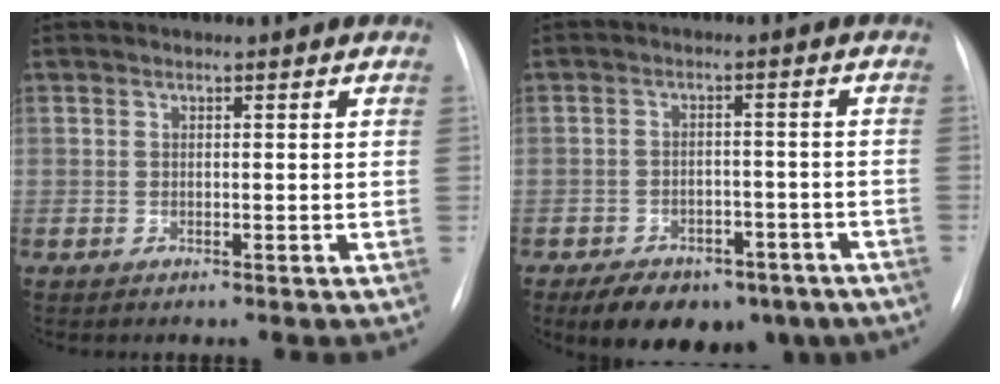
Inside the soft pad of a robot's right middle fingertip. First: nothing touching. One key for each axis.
{"total": 13.0, "fx": -8.9, "fy": 7.0, "fz": 6.4, "tx": -0.099, "ty": 0.005, "tz": -0.121}